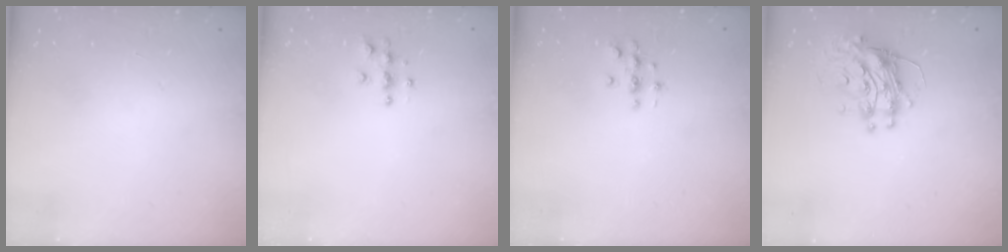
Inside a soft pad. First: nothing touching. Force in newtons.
{"total": 4.0, "press": 3.9, "slide": 0.4}
{"total": 3.0, "press": 3.0, "slide": 0.3}
{"total": 11.4, "press": 11.3, "slide": 1.1}